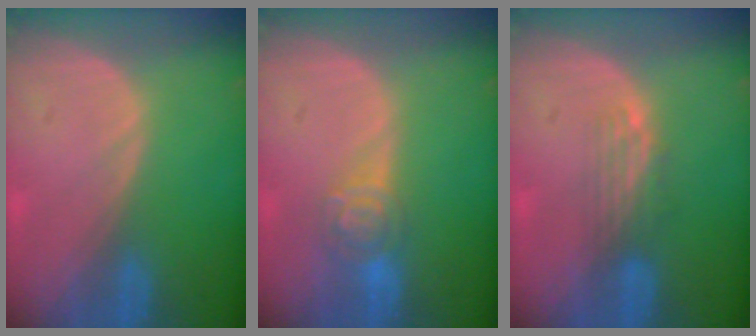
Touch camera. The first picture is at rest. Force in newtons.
{"total": 4.6, "press": 4.3, "slide": 1.5}
{"total": 3.3, "press": 2.8, "slide": 1.7}